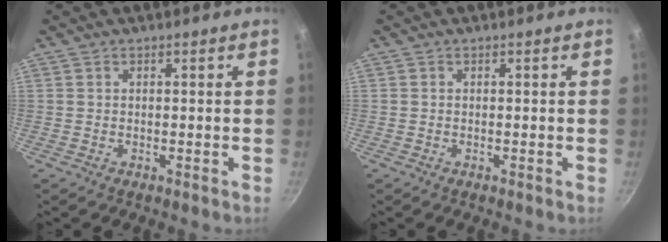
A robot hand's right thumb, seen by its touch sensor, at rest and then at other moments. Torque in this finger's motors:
{"motor_torque": [-0.07, 0.06, 0.03, -0.03, 0.00]}